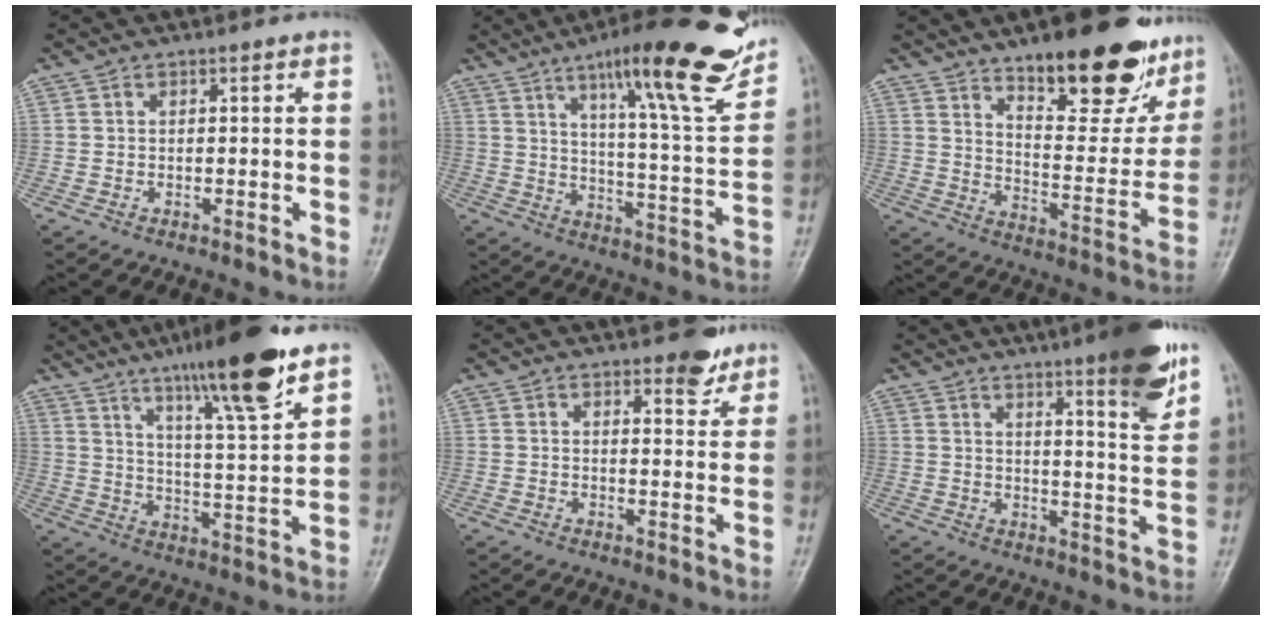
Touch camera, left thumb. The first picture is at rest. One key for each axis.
{"total": 23.1, "fx": 14.4, "fy": 4.1, "fz": 17.7, "tx": -0.224, "ty": -0.056, "tz": 0.213}
{"total": 23.0, "fx": 15.2, "fy": 8.5, "fz": 15.1, "tx": -0.156, "ty": -0.077, "tz": 0.224}
{"total": 17.7, "fx": 11.9, "fy": 2.2, "fz": 13.0, "tx": -0.193, "ty": -0.060, "tz": 0.192}
{"total": 5.1, "fx": 3.8, "fy": 2.0, "fz": 2.7, "tx": -0.013, "ty": -0.026, "tz": 0.052}
{"total": 13.6, "fx": 8.6, "fy": 1.7, "fz": 10.4, "tx": -0.126, "ty": -0.051, "tz": 0.121}